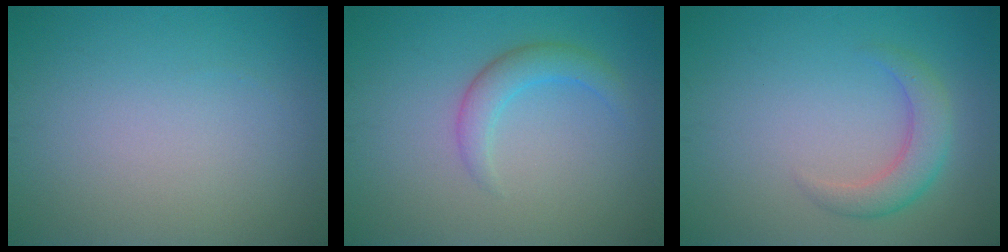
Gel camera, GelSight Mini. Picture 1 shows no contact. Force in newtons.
{"total": 2.5, "press": 2.5, "slide": 0.0}
{"total": 3.0, "press": 3.0, "slide": 0.1}